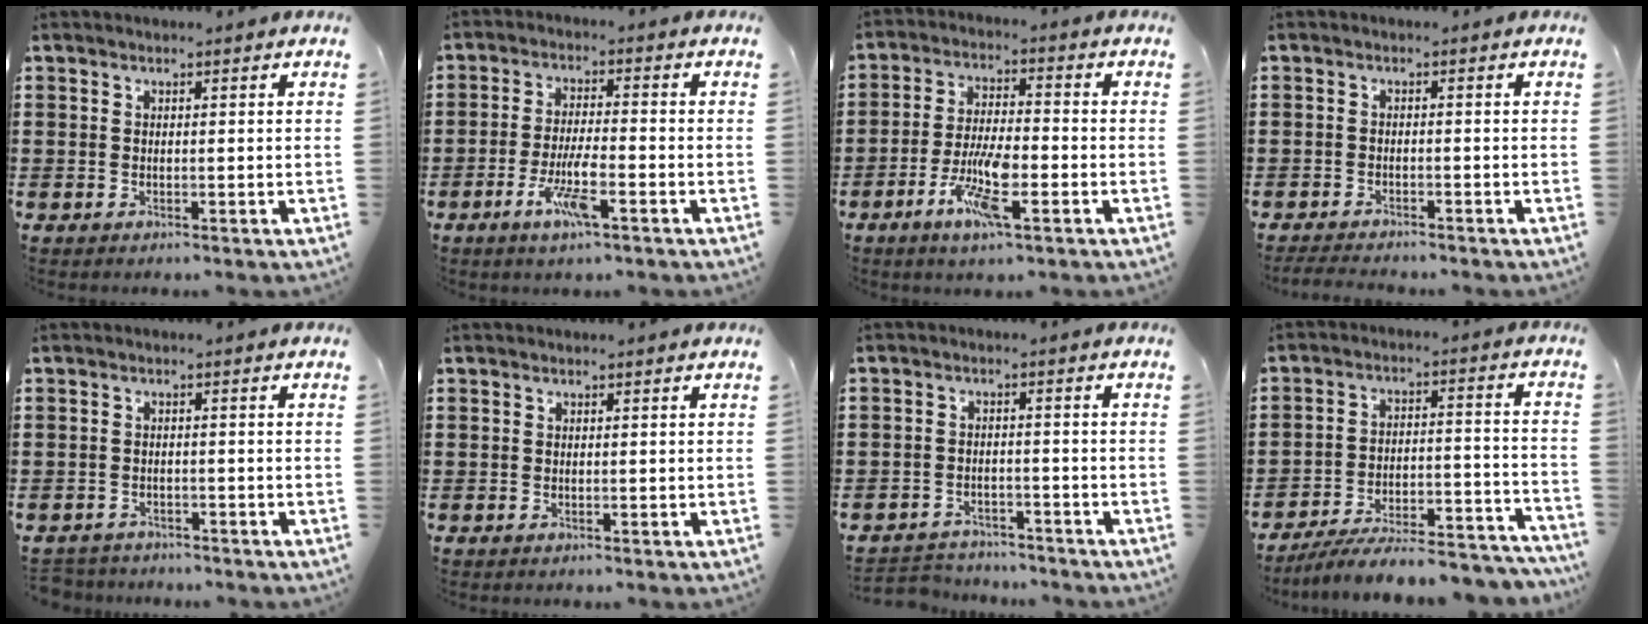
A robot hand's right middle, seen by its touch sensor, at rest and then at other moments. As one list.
[{"total": 6.5, "force": [-3.2, 1.3, 5.5], "torque": [-0.113, -0.008, -0.060]}, {"total": 8.7, "force": [-3.6, 2.4, 7.5], "torque": [-0.158, -0.009, -0.069]}, {"total": 1.8, "force": [-1.7, 0.1, 0.3], "torque": [-0.008, -0.001, -0.035]}, {"total": 1.8, "force": [-1.7, 0.3, -0.2], "torque": [-0.005, 0.000, -0.040]}, {"total": 0.0}, {"total": 3.5, "force": [-3.4, 0.8, -0.3], "torque": [-0.002, 0.002, -0.074]}, {"total": 8.2, "force": [-7.5, 0.6, 3.2], "torque": [-0.042, 0.011, -0.143]}]